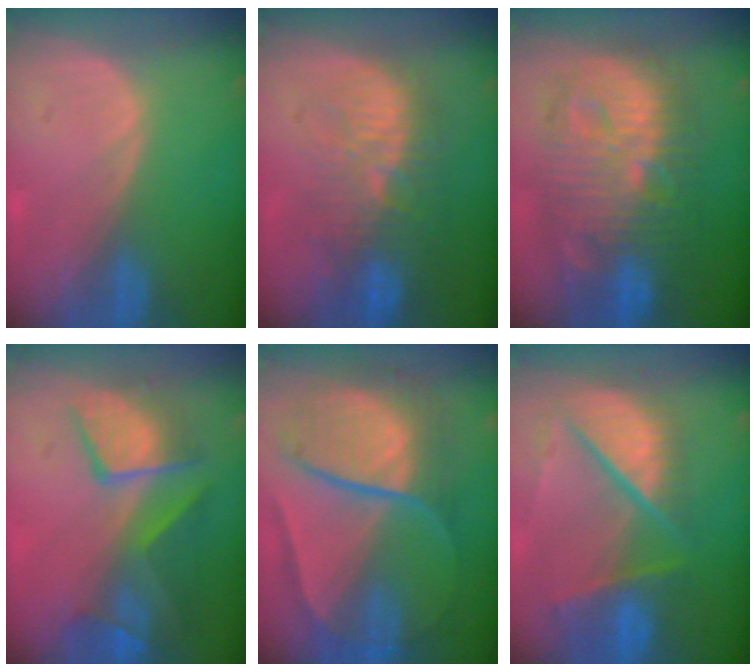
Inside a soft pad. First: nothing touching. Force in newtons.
{"total": 10.7, "press": 9.6, "slide": 4.8}
{"total": 13.7, "press": 13.6, "slide": 1.2}
{"total": 10.0, "press": 8.7, "slide": 4.9}
{"total": 10.7, "press": 10.7, "slide": 1.1}
{"total": 10.9, "press": 9.0, "slide": 6.1}